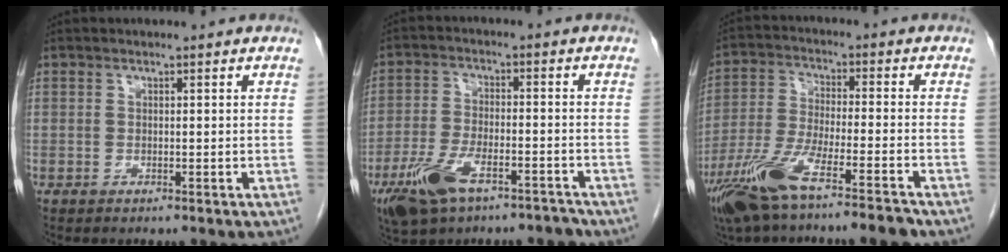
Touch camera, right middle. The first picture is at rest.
{"total": 10.2, "force": [-7.0, 3.8, 6.4], "torque": [-0.132, 0.000, -0.124]}
{"total": 12.3, "force": [-8.6, 0.7, 8.8], "torque": [-0.170, -0.028, -0.158]}